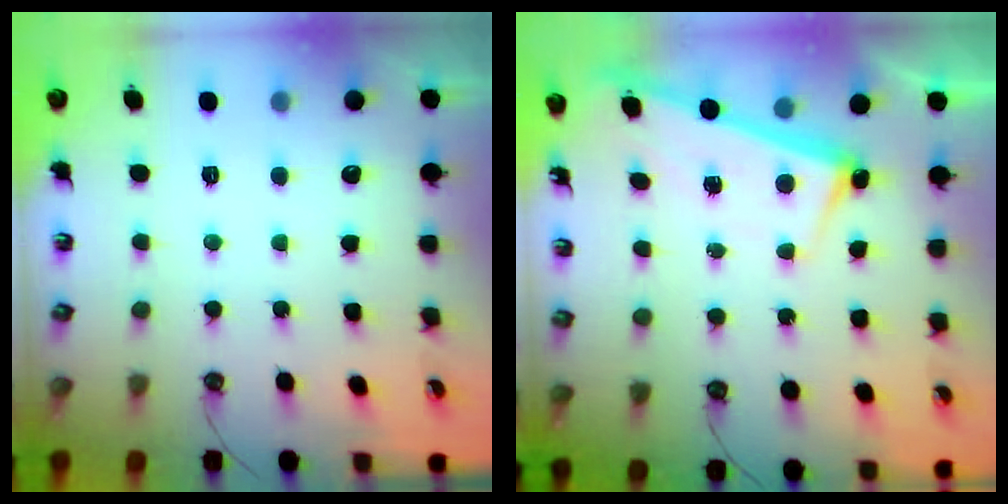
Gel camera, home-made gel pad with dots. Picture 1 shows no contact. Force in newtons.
{"total": 2.7, "press": 2.7, "slide": 0.4}